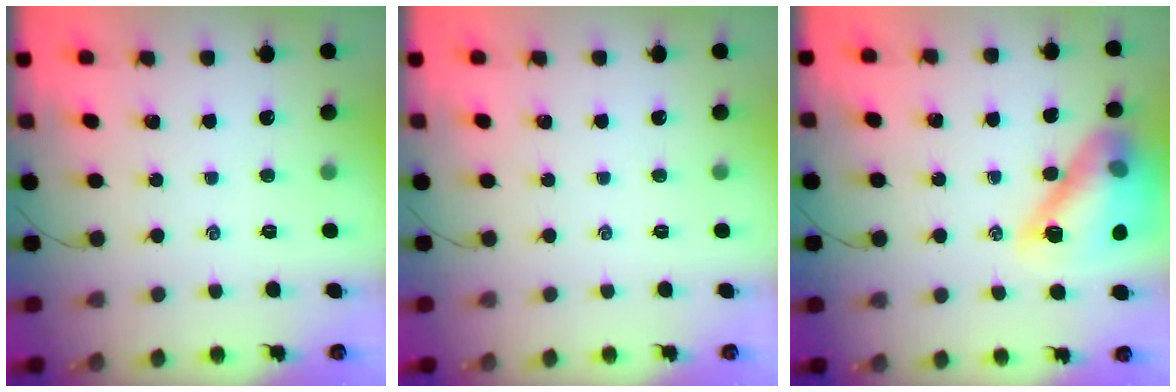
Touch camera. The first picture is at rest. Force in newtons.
{"total": 0.0}
{"total": 17.4, "press": 17.4, "slide": 1.4}